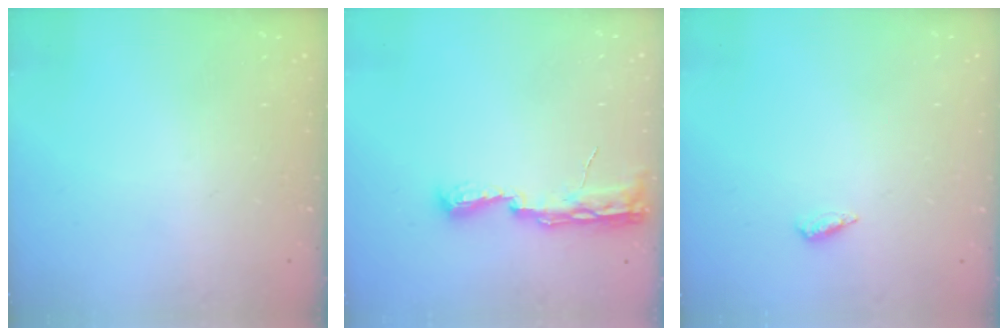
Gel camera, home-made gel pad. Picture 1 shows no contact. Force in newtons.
{"total": 8.0, "press": 8.0, "slide": 0.7}
{"total": 2.6, "press": 2.2, "slide": 1.3}